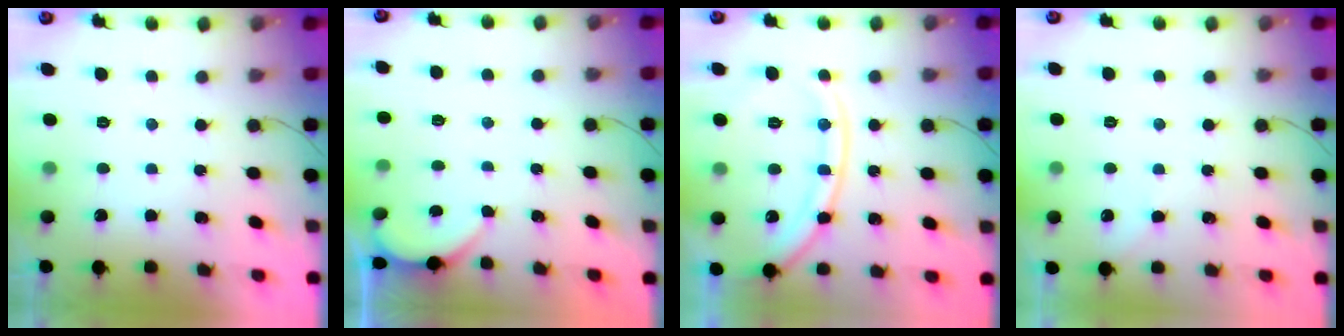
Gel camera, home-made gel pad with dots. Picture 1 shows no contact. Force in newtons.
{"total": 1.4, "press": 1.4, "slide": 0.2}
{"total": 13.9, "press": 13.8, "slide": 1.5}
{"total": 2.4, "press": 2.4, "slide": 0.5}